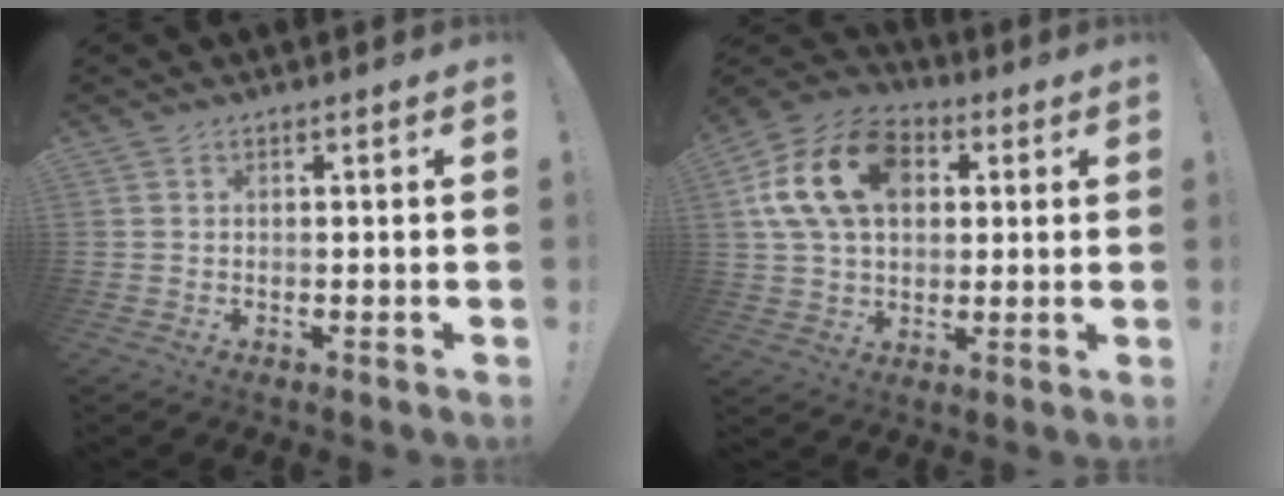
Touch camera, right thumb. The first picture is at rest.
{"total": 19.1, "force": [5.4, 13.4, 12.4], "torque": [-0.216, 0.000, 0.100]}